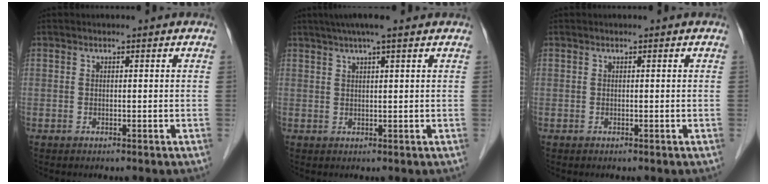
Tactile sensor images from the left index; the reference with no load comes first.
{"total": 6.0, "force": [4.5, 0.0, 3.9], "torque": [-0.063, 0.030, 0.071]}
{"total": 0.0}